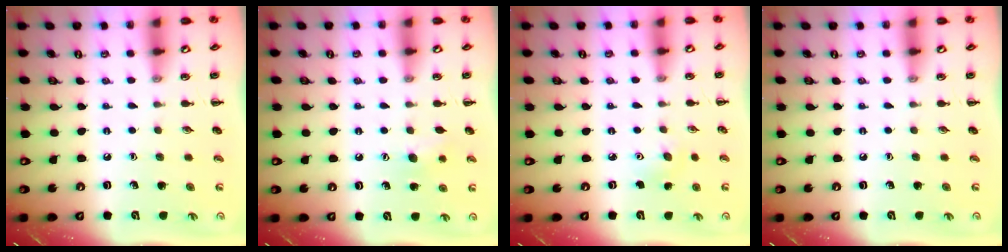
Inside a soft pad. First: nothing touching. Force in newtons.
{"total": 7.0, "press": 6.7, "slide": 1.9}
{"total": 4.5, "press": 4.5, "slide": 0.7}
{"total": 0.0}